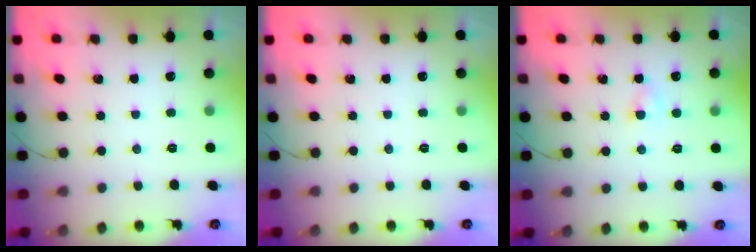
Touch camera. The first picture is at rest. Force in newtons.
{"total": 0.0}
{"total": 1.0, "press": 0.8, "slide": 0.6}